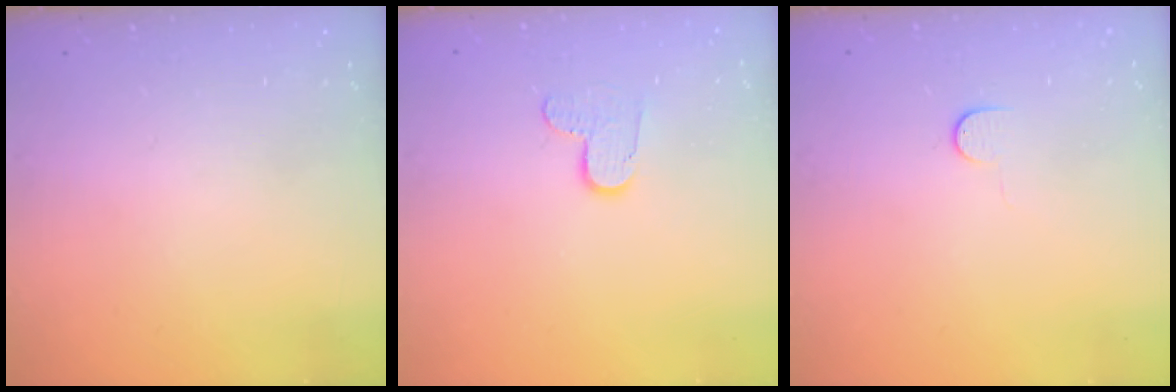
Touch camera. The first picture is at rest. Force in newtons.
{"total": 7.7, "press": 7.6, "slide": 0.4}
{"total": 4.9, "press": 4.9, "slide": 0.5}